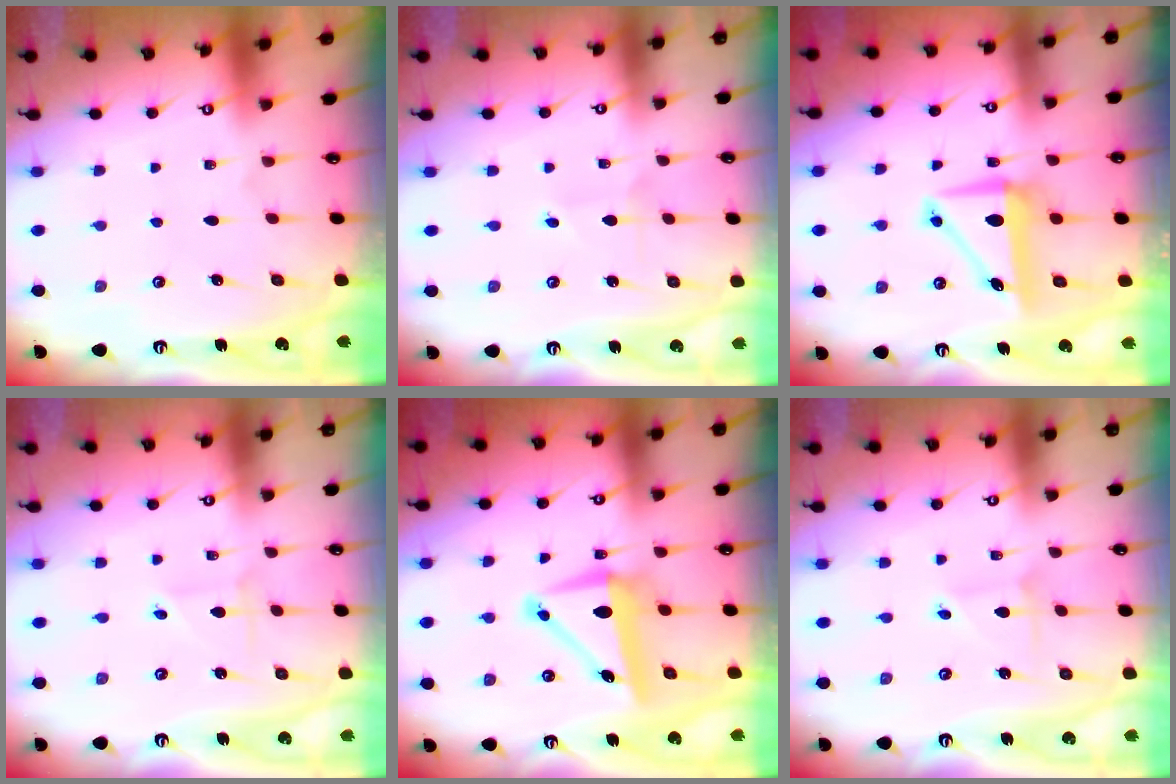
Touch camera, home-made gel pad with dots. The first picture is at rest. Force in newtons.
{"total": 1.9, "press": 1.9, "slide": 0.1}
{"total": 7.3, "press": 7.2, "slide": 1.3}
{"total": 1.7, "press": 1.7, "slide": 0.1}
{"total": 9.7, "press": 9.5, "slide": 1.9}
{"total": 2.2, "press": 2.2, "slide": 0.1}